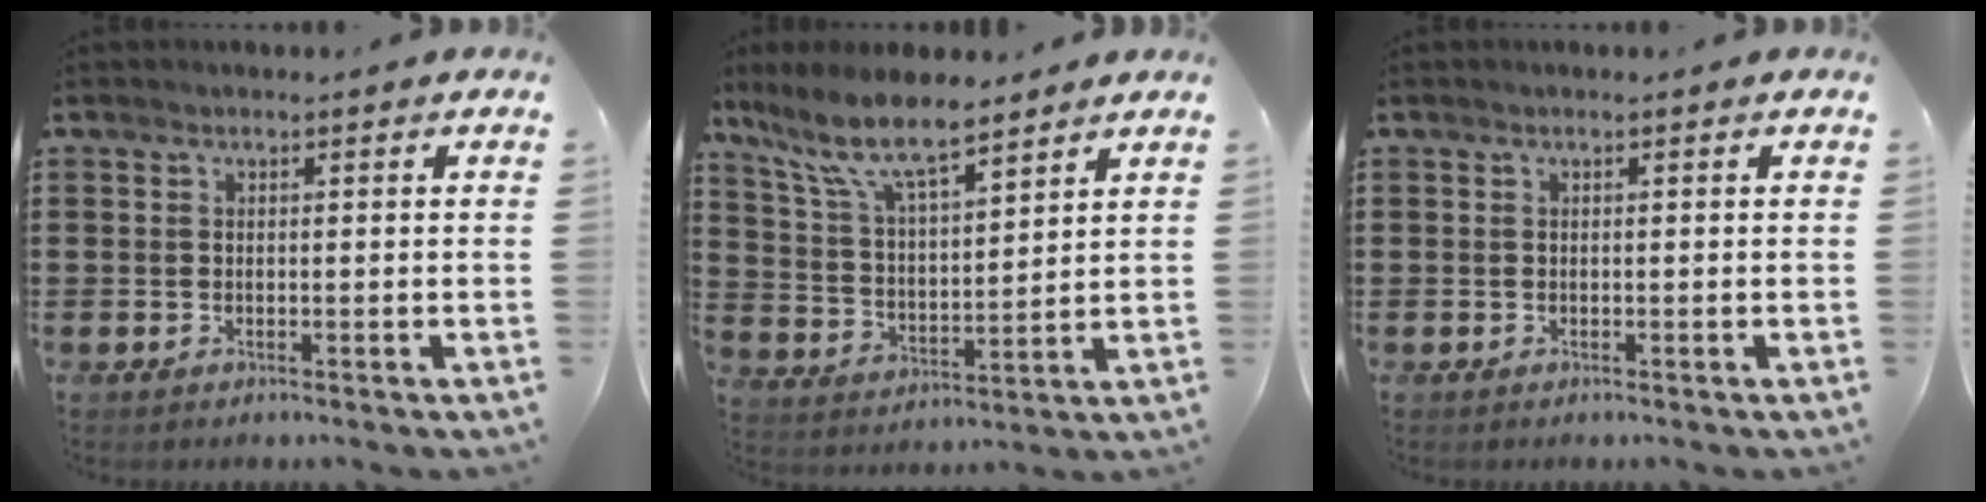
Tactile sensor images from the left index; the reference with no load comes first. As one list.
[{"total": 9.4, "force": [7.4, 2.4, 5.4], "torque": [-0.131, -0.025, 0.130]}, {"total": 0.0}]